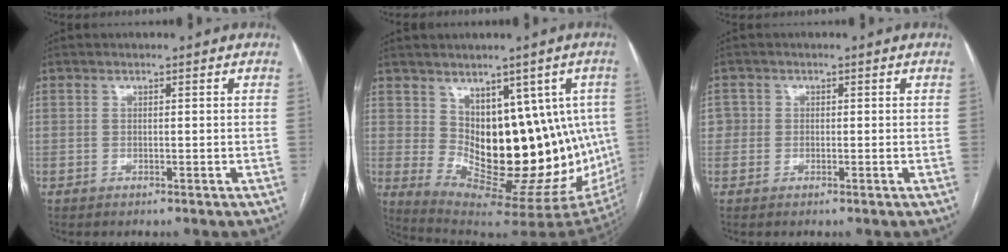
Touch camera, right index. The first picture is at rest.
{"total": 17.1, "force": [1.5, 8.2, 15.0], "torque": [-0.177, 0.007, 0.049]}
{"total": 2.3, "force": [0.1, 2.3, 0.2], "torque": [0.015, 0.011, 0.004]}